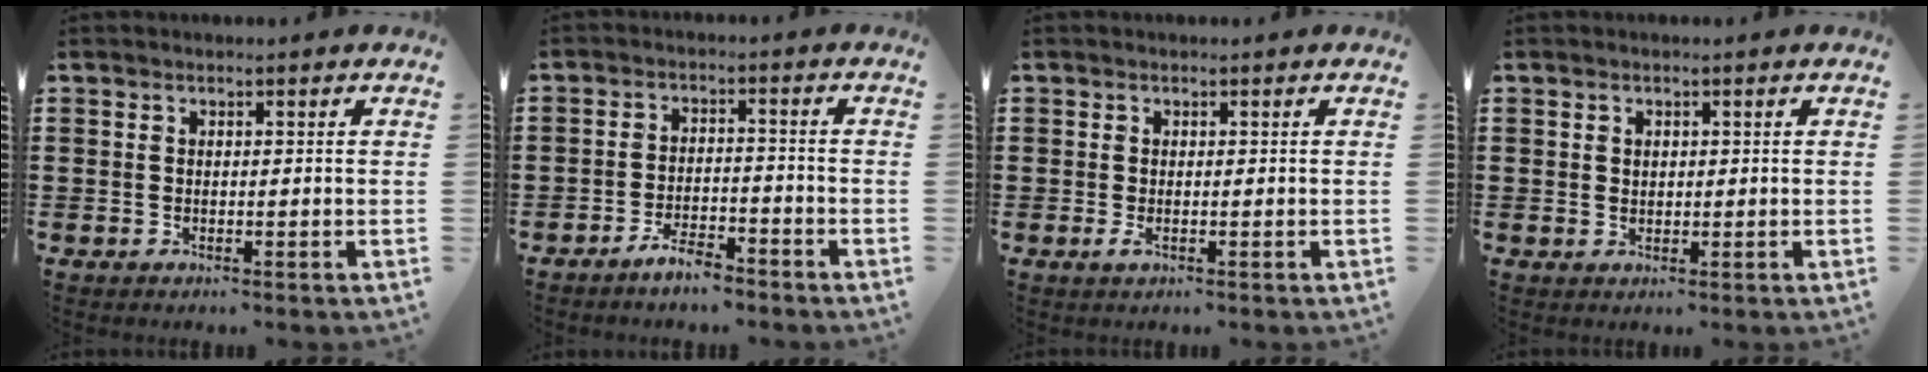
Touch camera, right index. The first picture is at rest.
{"total": 4.1, "force": [-3.7, 0.6, 1.7], "torque": [-0.036, 0.006, -0.072]}
{"total": 0.8, "force": [-0.2, 0.2, 0.8], "torque": [-0.021, -0.005, -0.005]}
{"total": 0.9, "force": [0.5, 0.7, 0.4], "torque": [-0.009, 0.003, 0.010]}